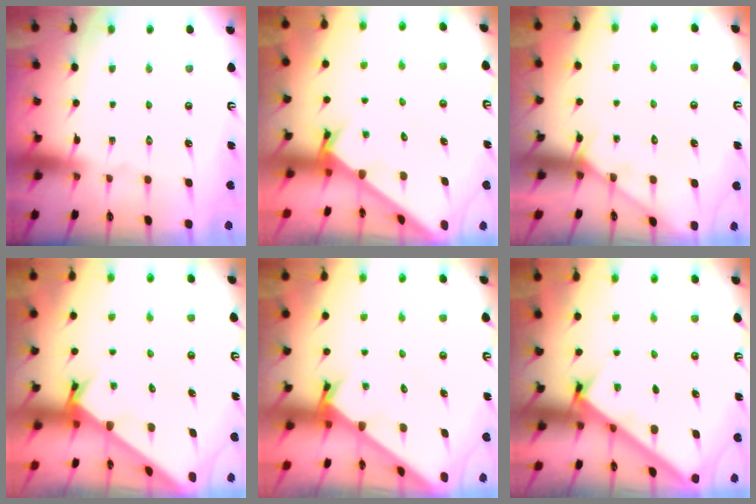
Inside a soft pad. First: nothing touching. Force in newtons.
{"total": 2.4, "press": 2.4, "slide": 0.1}
{"total": 3.8, "press": 3.8, "slide": 0.4}
{"total": 2.7, "press": 2.7, "slide": 0.3}
{"total": 2.6, "press": 2.6, "slide": 0.3}
{"total": 2.6, "press": 2.5, "slide": 0.3}